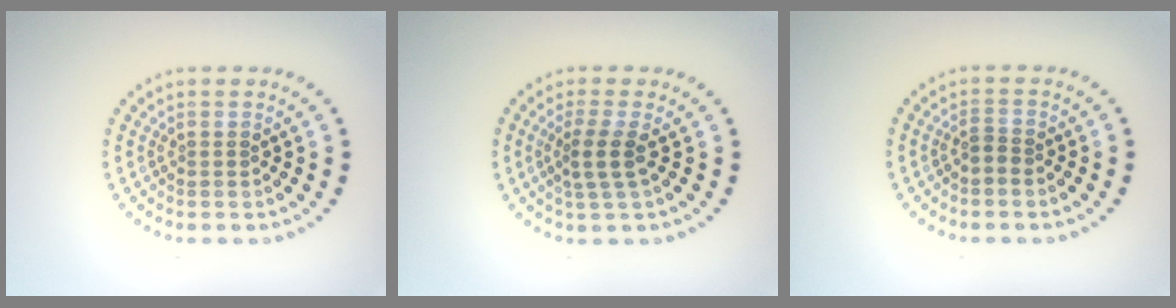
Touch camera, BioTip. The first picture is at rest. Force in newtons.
{"total": 2.2, "press": 1.8, "slide": 1.3}
{"total": 1.2, "press": 1.0, "slide": 0.7}